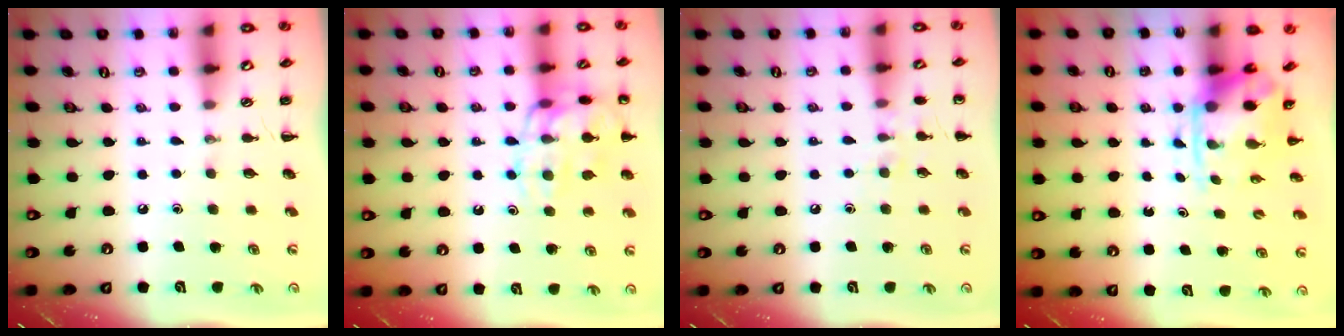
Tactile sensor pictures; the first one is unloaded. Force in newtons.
{"total": 15.7, "press": 15.6, "slide": 1.4}
{"total": 6.8, "press": 6.5, "slide": 2.0}
{"total": 3.7, "press": 3.6, "slide": 0.9}